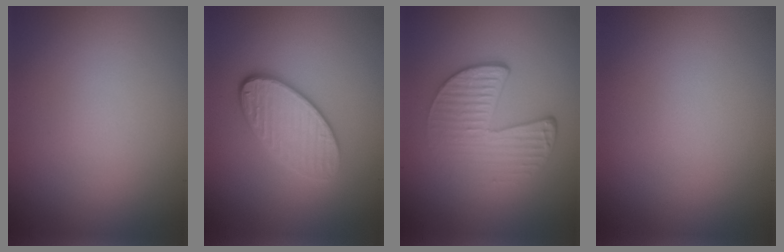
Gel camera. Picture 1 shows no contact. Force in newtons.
{"total": 4.0, "press": 3.3, "slide": 2.4}
{"total": 4.7, "press": 3.0, "slide": 3.6}
{"total": 0.0}